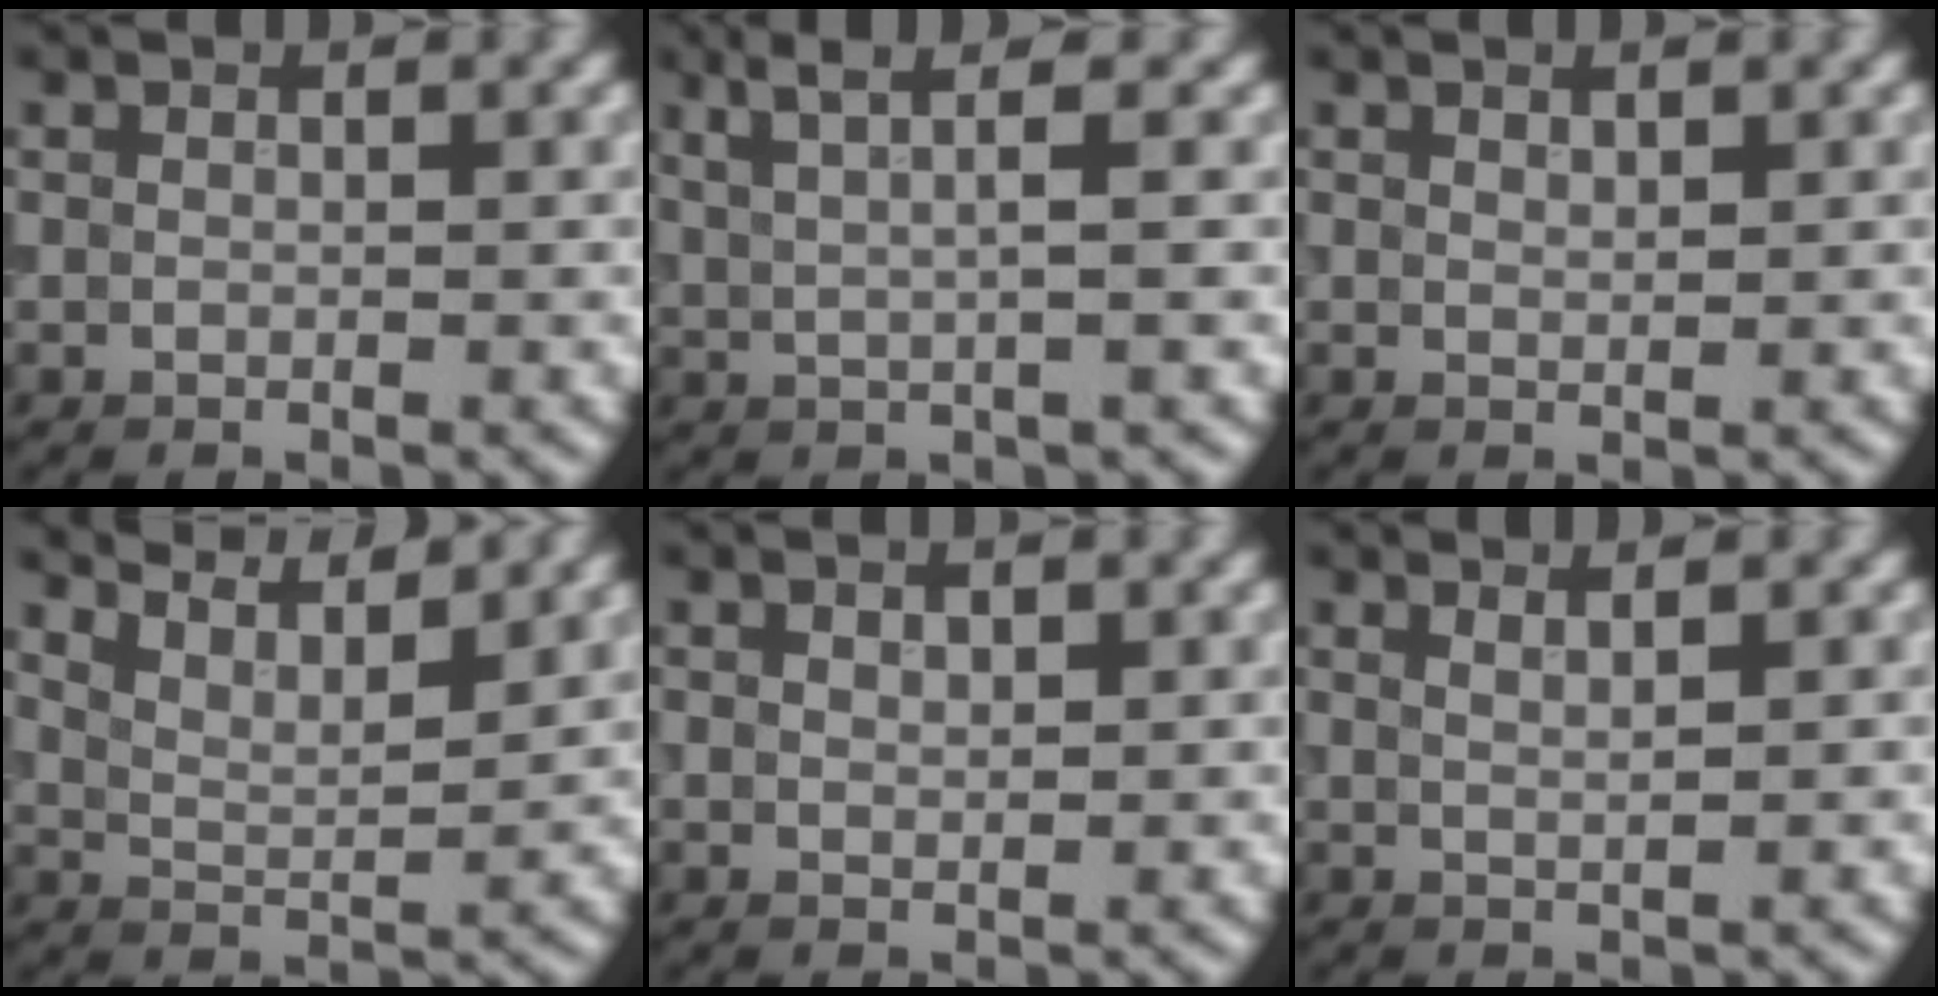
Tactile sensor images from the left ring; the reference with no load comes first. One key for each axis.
{"total": 3.6, "fx": 1.8, "fy": 0.6, "fz": 3.1, "tx": -0.049, "ty": 0.004, "tz": 0.030}
{"total": 0.7, "fx": 0.6, "fy": 0.2, "fz": 0.3, "tx": -0.005, "ty": -0.001, "tz": 0.012}
{"total": 7.4, "fx": 6.3, "fy": 1.8, "fz": 3.3, "tx": -0.049, "ty": 0.016, "tz": 0.072}
{"total": 1.0, "fx": 0.5, "fy": 0.5, "fz": 0.7, "tx": -0.011, "ty": 0.000, "tz": 0.010}
{"total": 1.9, "fx": 1.2, "fy": 0.7, "fz": 1.3, "tx": -0.003, "ty": 0.004, "tz": 0.002}